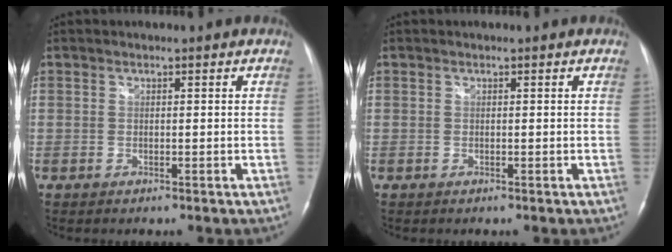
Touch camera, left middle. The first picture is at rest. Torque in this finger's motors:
{"motor_torque": [-0.02, 0.02, 0.00, 0.00]}